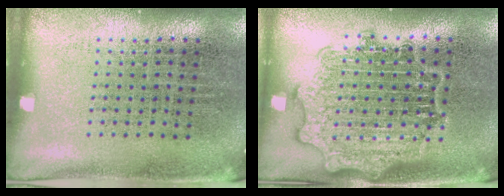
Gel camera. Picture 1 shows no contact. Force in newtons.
{"total": 2.8, "press": 2.8, "slide": 0.4}